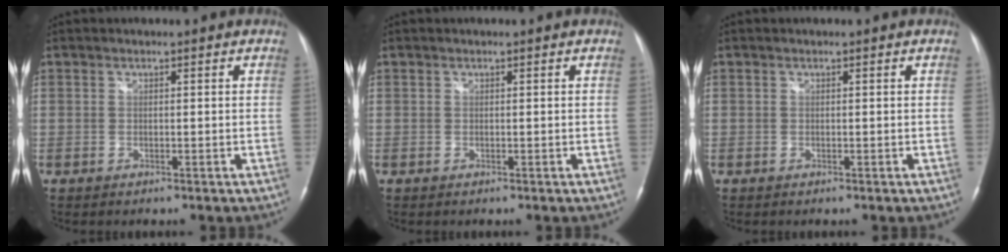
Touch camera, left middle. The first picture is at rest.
{"total": 0.0}
{"total": 0.0}